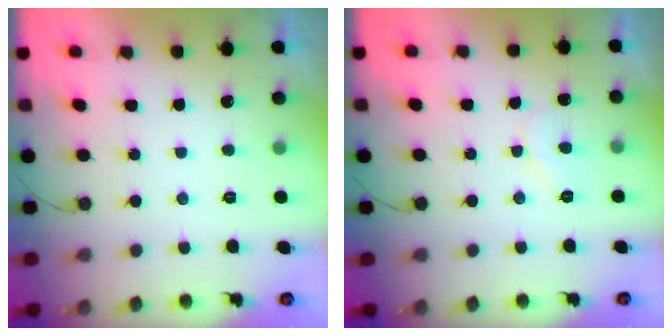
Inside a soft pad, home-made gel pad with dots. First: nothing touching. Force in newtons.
{"total": 6.6, "press": 6.6, "slide": 0.5}